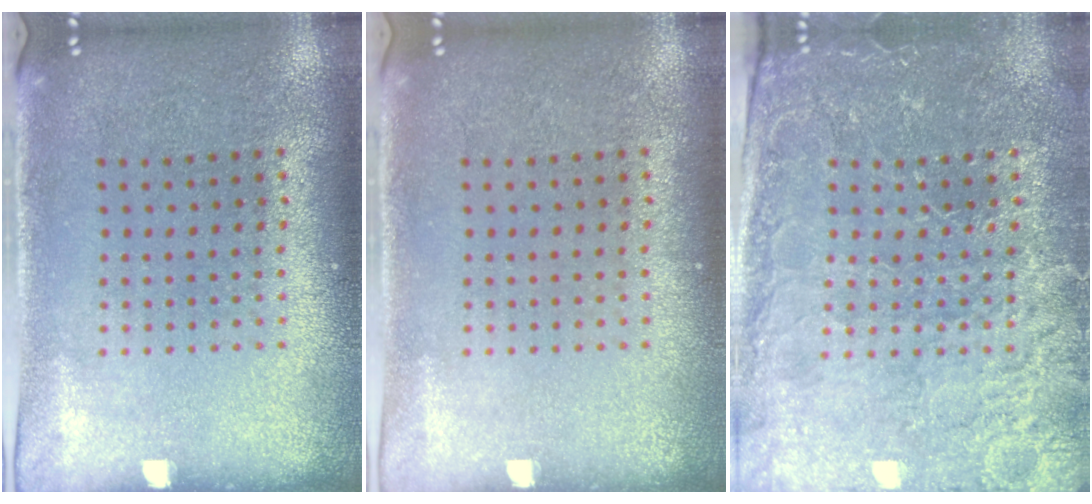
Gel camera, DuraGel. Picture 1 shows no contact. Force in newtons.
{"total": 0.0}
{"total": 3.5, "press": 3.4, "slide": 0.8}